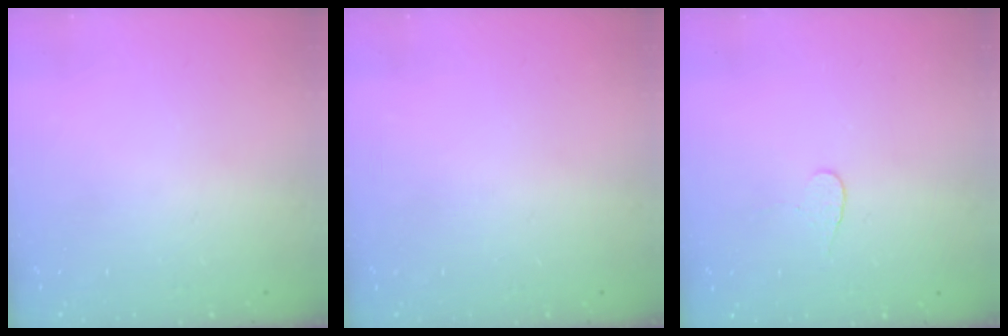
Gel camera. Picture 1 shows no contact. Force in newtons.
{"total": 0.0}
{"total": 3.7, "press": 3.7, "slide": 0.4}